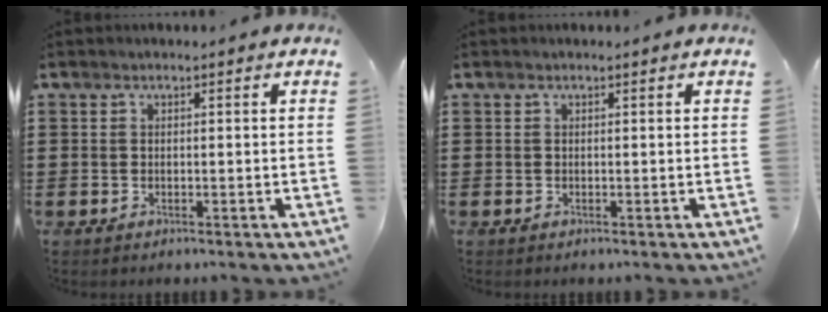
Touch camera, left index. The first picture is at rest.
{"total": 0.0}